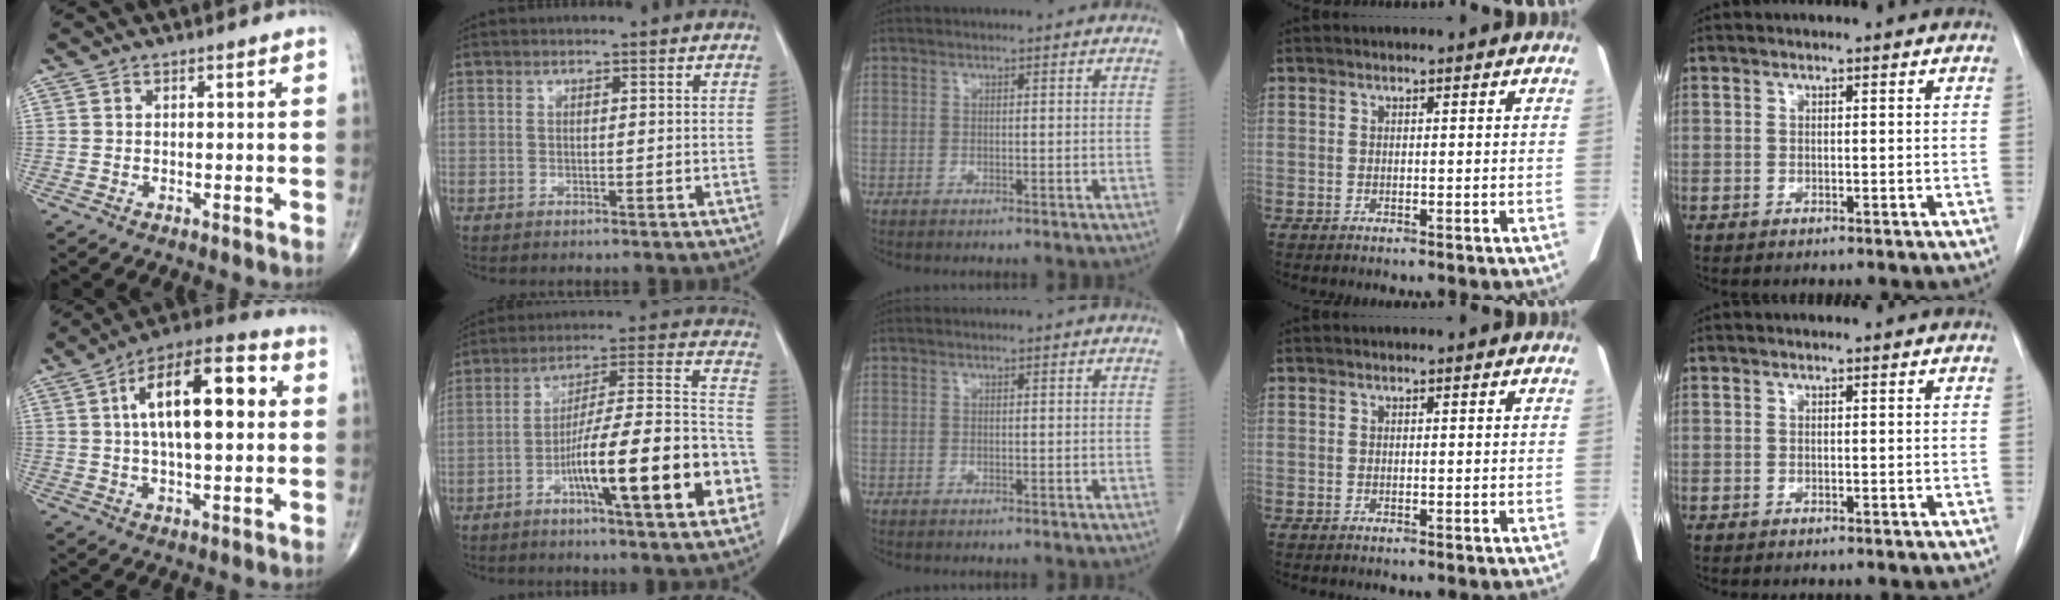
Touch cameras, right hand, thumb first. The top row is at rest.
{"thumb": {"total": 18.1, "force": [3.4, 7.5, 16.1], "torque": [-0.244, 0.022, 0.046]}, "index": {"total": 20.0, "force": [-7.6, 2.1, 18.3], "torque": [-0.244, 0.015, -0.114]}}